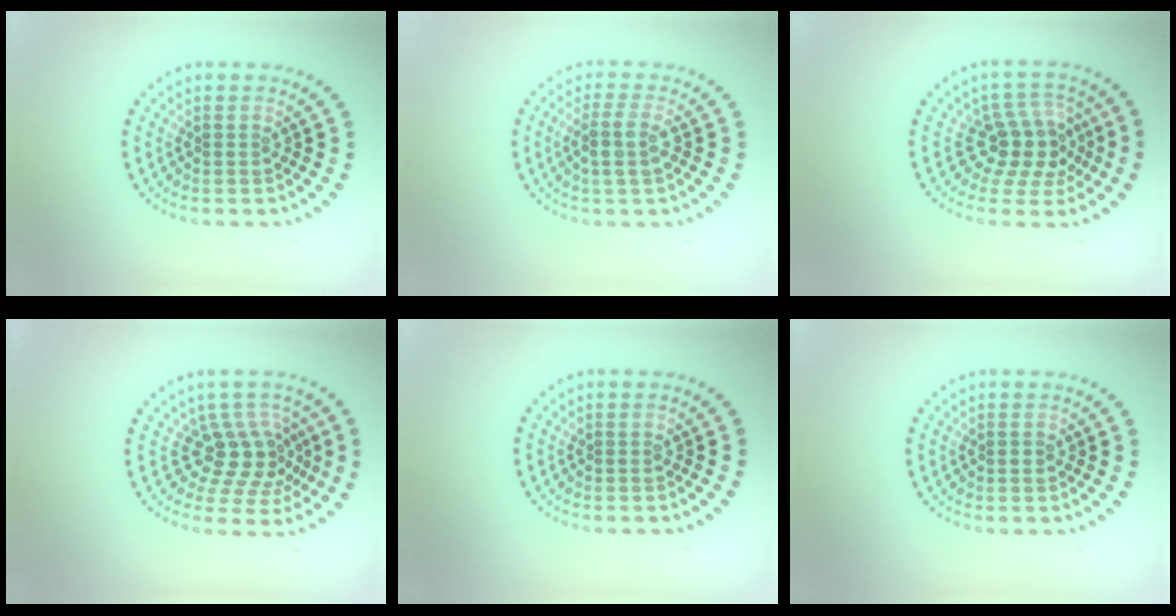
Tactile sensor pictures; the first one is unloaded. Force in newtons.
{"total": 2.5, "press": 2.2, "slide": 1.0}
{"total": 4.3, "press": 3.7, "slide": 2.1}
{"total": 4.3, "press": 3.1, "slide": 2.9}
{"total": 0.0}
{"total": 0.7, "press": 0.7, "slide": 0.1}